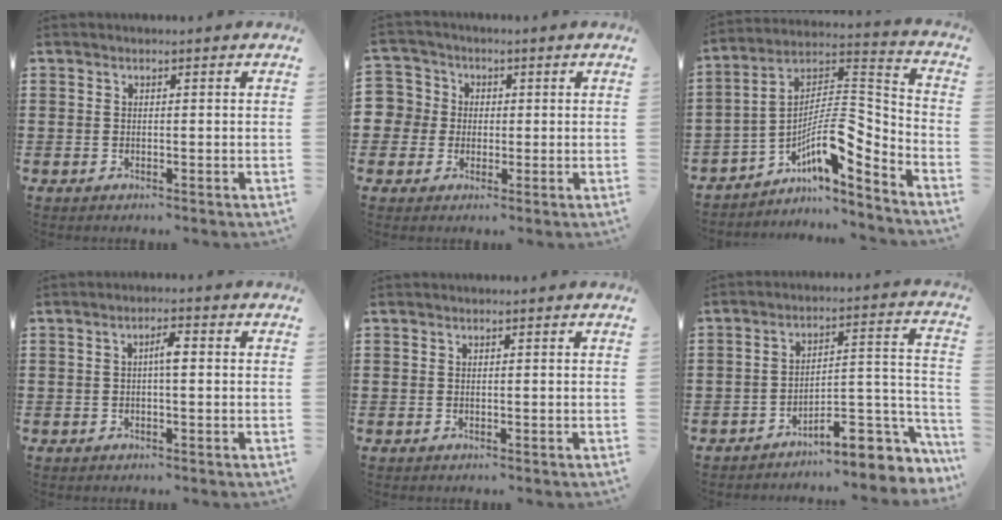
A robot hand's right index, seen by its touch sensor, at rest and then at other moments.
{"total": 4.3, "force": [-0.2, 4.3, 0.2], "torque": [-0.040, 0.007, -0.012]}
{"total": 10.3, "force": [-4.5, 3.4, 8.6], "torque": [-0.170, -0.020, -0.096]}
{"total": 2.6, "force": [0.0, 0.6, 2.5], "torque": [-0.048, 0.004, -0.002]}
{"total": 0.0}
{"total": 8.1, "force": [-6.1, 2.7, 4.6], "torque": [-0.049, 0.004, -0.115]}